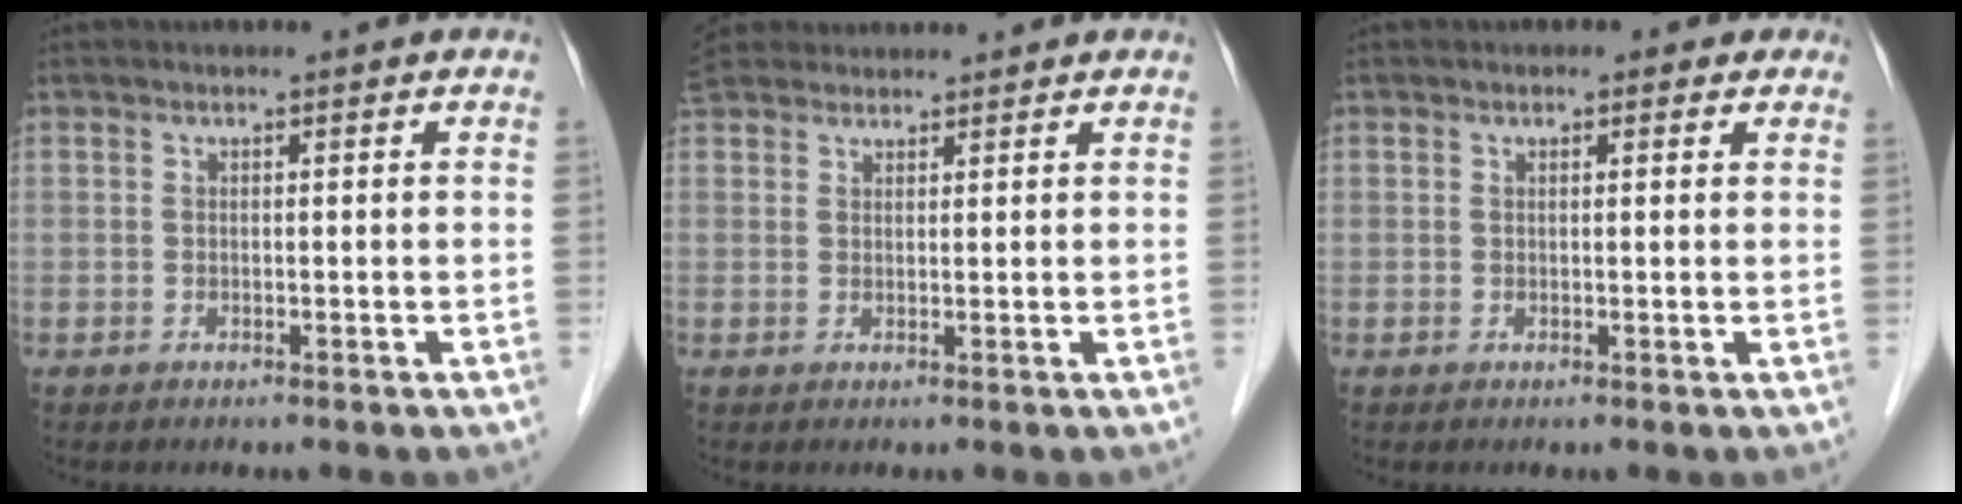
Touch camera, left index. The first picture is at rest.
{"total": 6.4, "force": [5.6, 2.9, 0.9], "torque": [-0.014, 0.037, 0.105]}
{"total": 1.6, "force": [0.8, 1.2, 0.6], "torque": [-0.004, 0.000, 0.004]}